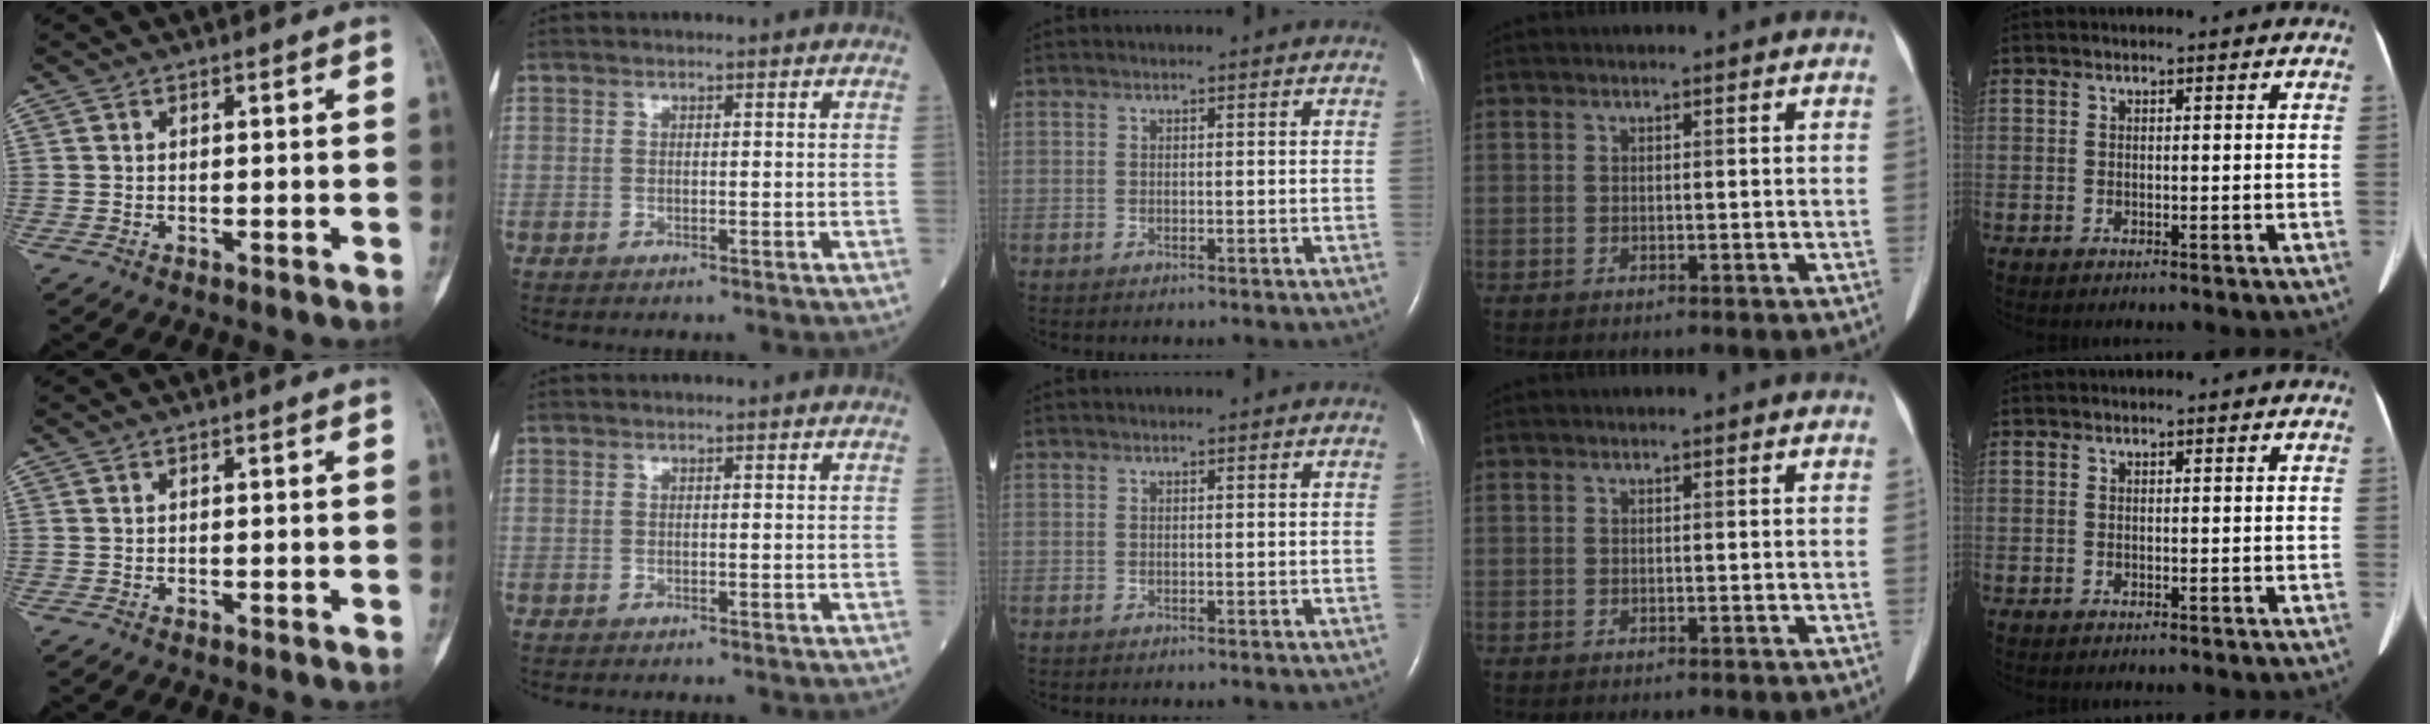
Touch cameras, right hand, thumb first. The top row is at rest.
{}